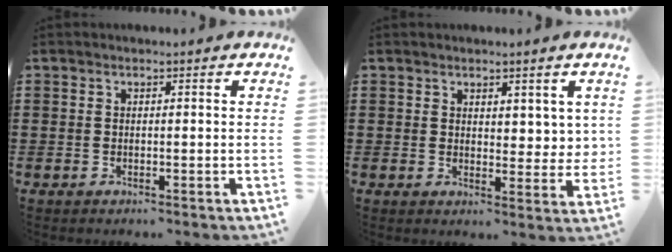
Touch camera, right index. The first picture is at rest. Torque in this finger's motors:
{"motor_torque": [-0.10, 0.12, 0.04, 0.00]}